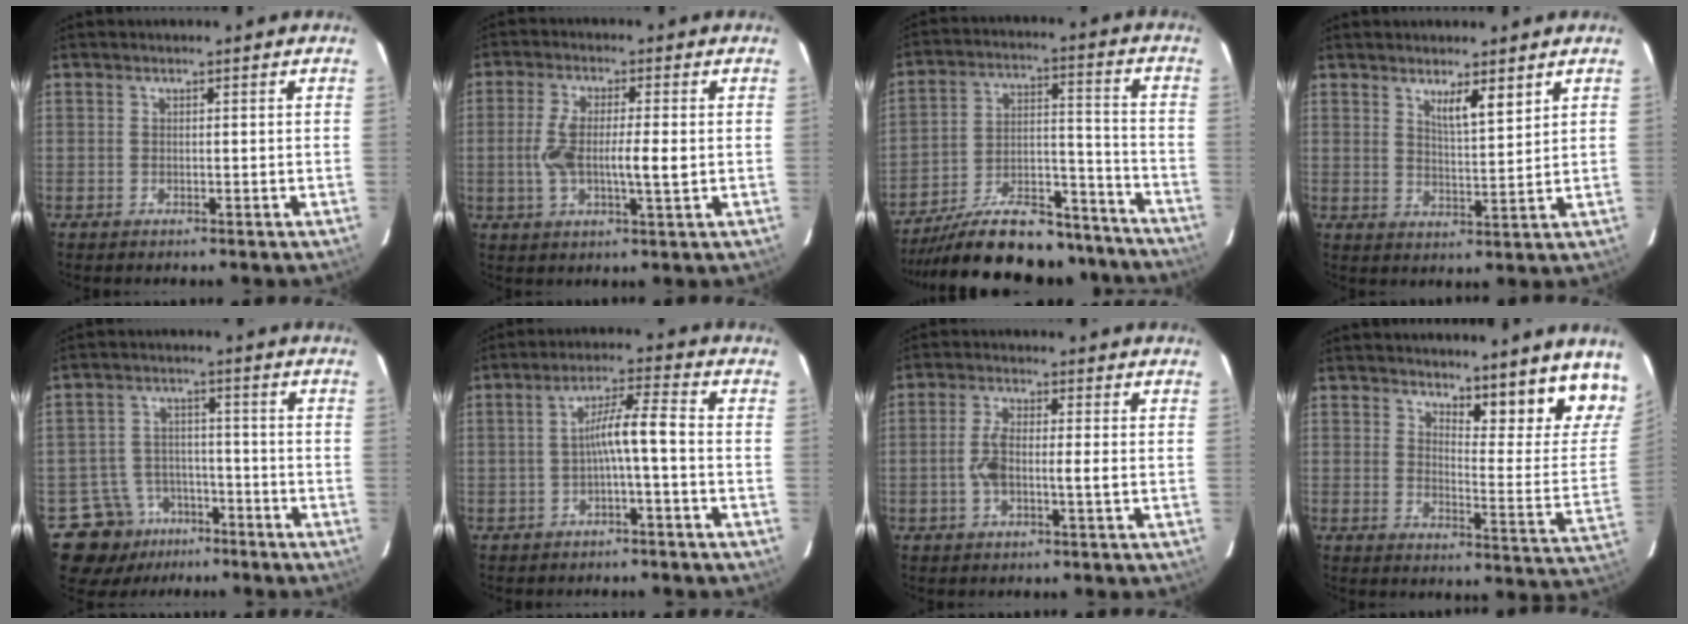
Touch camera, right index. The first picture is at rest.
{"total": 7.7, "force": [-0.4, 1.5, 7.6], "torque": [-0.148, 0.004, -0.008]}
{"total": 21.6, "force": [-19.1, 5.3, 8.6], "torque": [-0.129, 0.021, -0.297]}
{"total": 4.5, "force": [3.0, 0.5, 3.3], "torque": [-0.058, -0.009, 0.055]}
{"total": 9.5, "force": [-5.7, 7.5, 0.9], "torque": [-0.021, 0.033, -0.080]}
{"total": 5.8, "force": [-1.1, 0.0, 5.7], "torque": [-0.097, 0.023, -0.016]}
{"total": 5.2, "force": [-0.7, 1.1, 5.0], "torque": [-0.108, 0.011, -0.015]}
{"total": 12.5, "force": [11.1, 1.7, 5.5], "torque": [-0.047, -0.046, 0.125]}